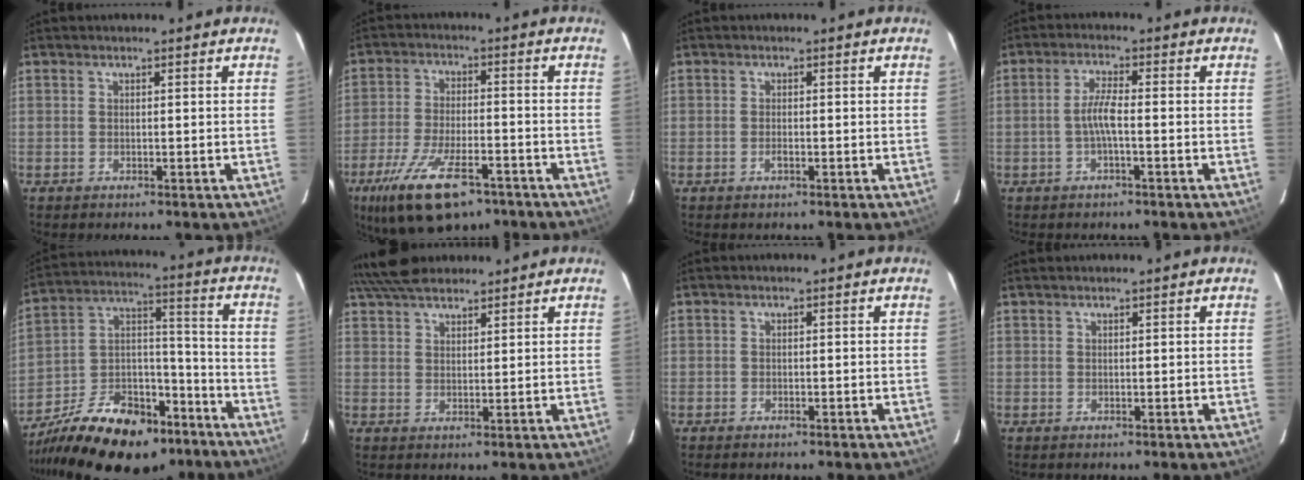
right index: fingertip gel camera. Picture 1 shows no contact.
{"total": 15.2, "force": [-9.9, 5.7, 10.1], "torque": [-0.211, -0.037, -0.167]}
{"total": 1.1, "force": [-0.5, 0.4, 0.9], "torque": [-0.017, 0.000, -0.009]}
{"total": 3.7, "force": [-1.0, 0.3, 3.5], "torque": [-0.072, 0.006, -0.020]}
{"total": 22.0, "force": [-15.0, 11.2, 11.5], "torque": [-0.223, 0.028, -0.224]}
{"total": 7.4, "force": [6.7, 1.9, 2.3], "torque": [-0.049, 0.027, 0.122]}
{"total": 0.8, "force": [-0.2, -0.5, -0.5], "torque": [0.009, -0.005, -0.004]}
{"total": 1.2, "force": [0.9, -0.6, -0.5], "torque": [0.007, 0.000, 0.018]}